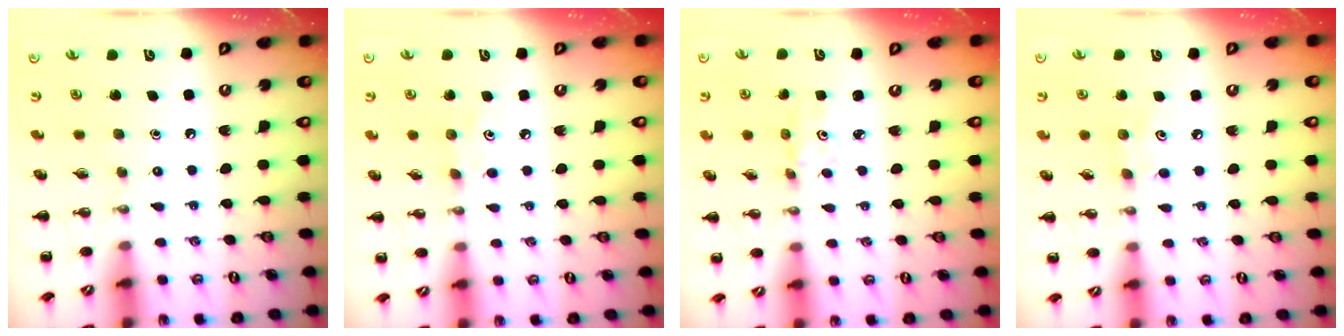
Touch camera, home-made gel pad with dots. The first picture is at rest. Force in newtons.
{"total": 2.6, "press": 2.4, "slide": 0.9}
{"total": 1.5, "press": 1.5, "slide": 0.3}
{"total": 4.0, "press": 3.9, "slide": 0.9}